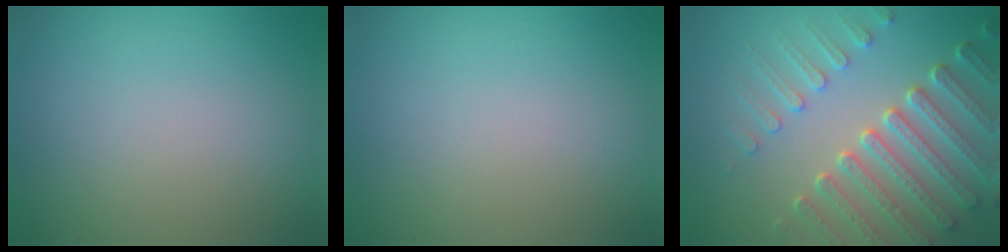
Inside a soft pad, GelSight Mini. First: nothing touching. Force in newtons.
{"total": 0.0}
{"total": 6.8, "press": 5.4, "slide": 4.1}